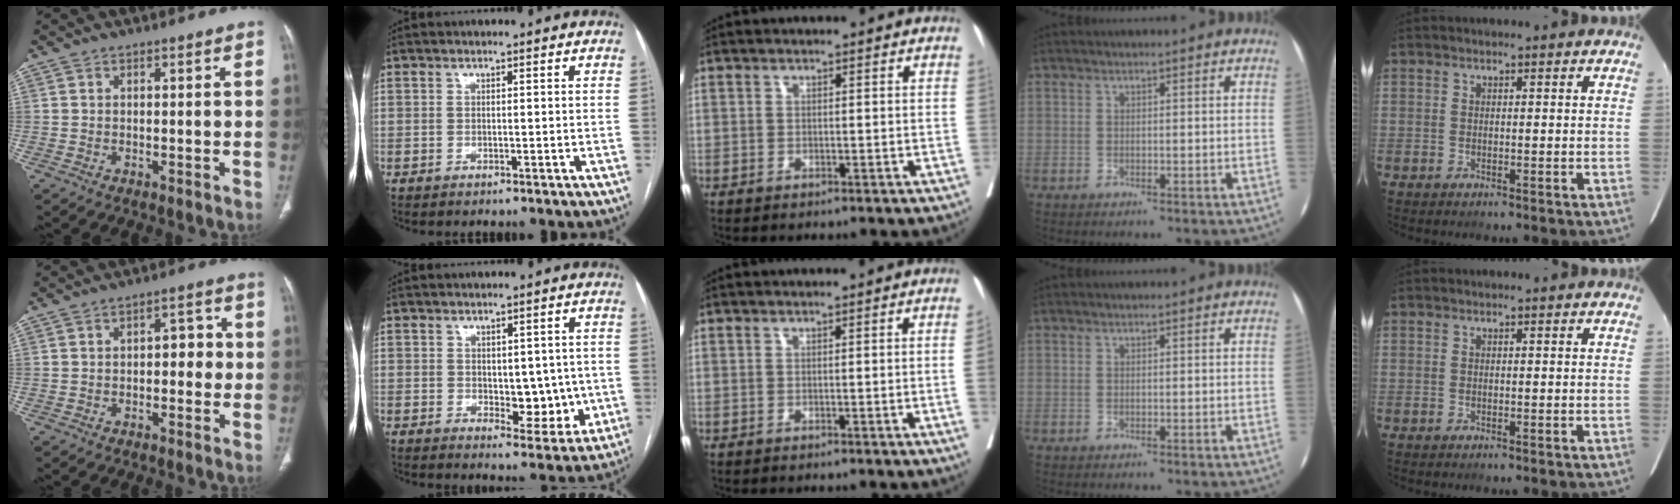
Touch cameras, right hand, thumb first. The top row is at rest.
{"thumb": {"total": 4.7, "force": [-0.1, 2.7, 3.9], "torque": [-0.031, 0.016, -0.007]}, "index": {"total": 6.9, "force": [-0.3, 3.8, 5.8], "torque": [-0.059, 0.001, 0.008]}, "middle": {"total": 1.5, "force": [-0.2, -0.5, 1.3], "torque": [-0.017, -0.005, 0.000]}}